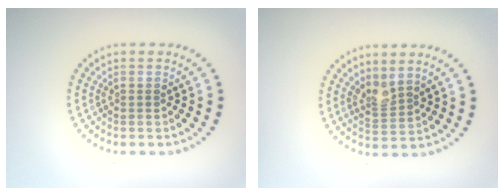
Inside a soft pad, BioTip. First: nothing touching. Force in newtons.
{"total": 2.1, "press": 1.5, "slide": 1.4}